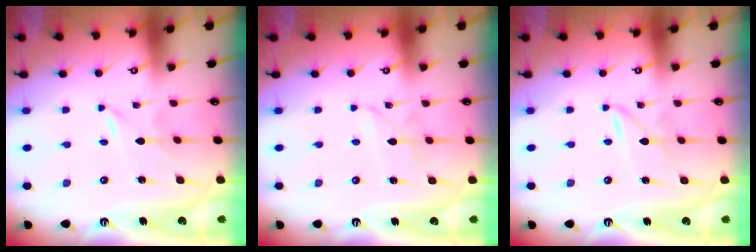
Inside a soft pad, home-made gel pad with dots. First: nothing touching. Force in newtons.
{"total": 2.2, "press": 2.2, "slide": 0.2}
{"total": 2.3, "press": 2.3, "slide": 0.2}